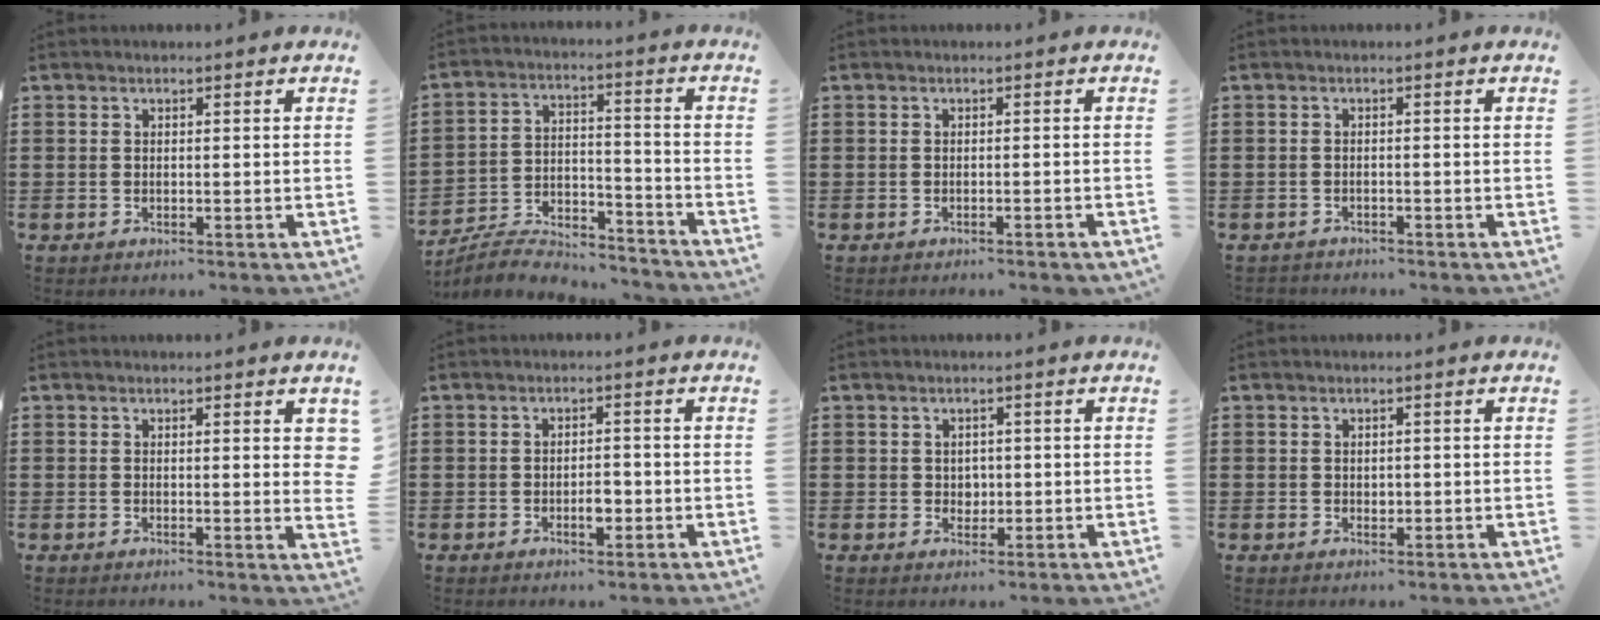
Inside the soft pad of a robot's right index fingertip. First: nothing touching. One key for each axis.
{"total": 6.4, "fx": -6.1, "fy": 1.4, "fz": 1.4, "tx": -0.033, "ty": 0.009, "tz": -0.121}
{"total": 0.7, "fx": -0.7, "fy": 0.1, "fz": 0.1, "tx": -0.005, "ty": -0.001, "tz": -0.015}
{"total": 1.1, "fx": -1.1, "fy": 0.2, "fz": -0.1, "tx": -0.002, "ty": 0.003, "tz": -0.025}
{"total": 1.4, "fx": 0.6, "fy": 0.2, "fz": 1.3, "tx": -0.019, "ty": -0.002, "tz": 0.009}
{"total": 2.9, "fx": -0.9, "fy": 1.3, "fz": 2.4, "tx": -0.045, "ty": 0.002, "tz": -0.016}
{"total": 1.7, "fx": 0.3, "fy": 1.6, "fz": 0.6, "tx": -0.009, "ty": 0.006, "tz": 0.003}
{"total": 1.0, "fx": 0.1, "fy": 0.8, "fz": 0.6, "tx": -0.013, "ty": 0.006, "tz": 0.002}